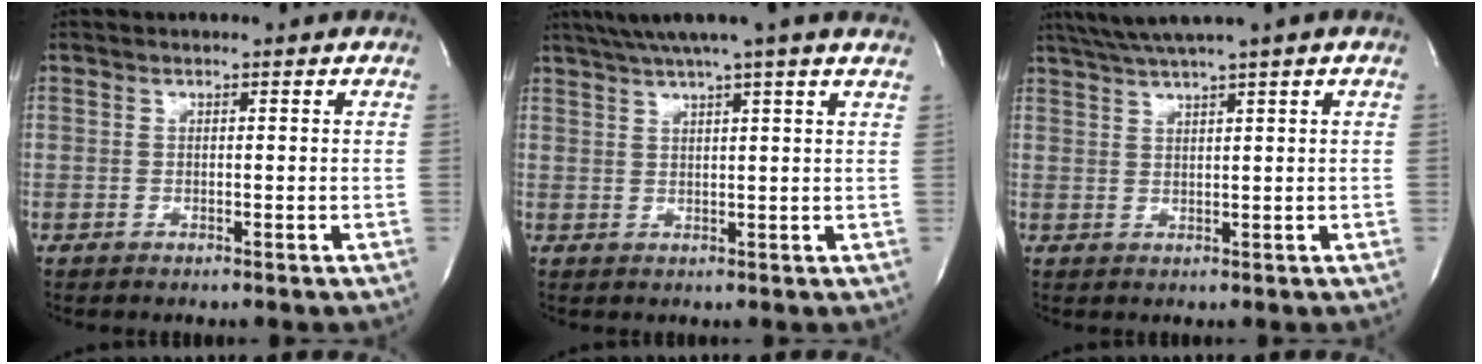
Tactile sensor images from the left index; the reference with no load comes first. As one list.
[{"total": 10.8, "force": [8.7, -1.0, 6.2], "torque": [-0.107, 0.030, 0.108]}, {"total": 6.1, "force": [4.6, -1.4, 3.8], "torque": [-0.068, 0.021, 0.083]}]